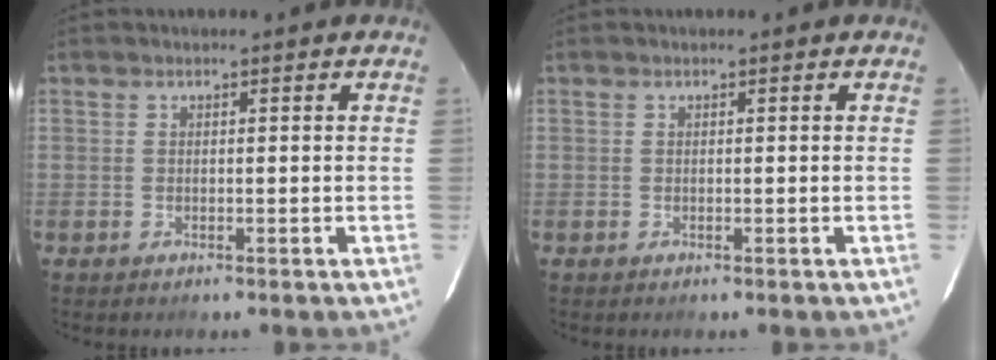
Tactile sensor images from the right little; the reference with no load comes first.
{"total": 0.0}